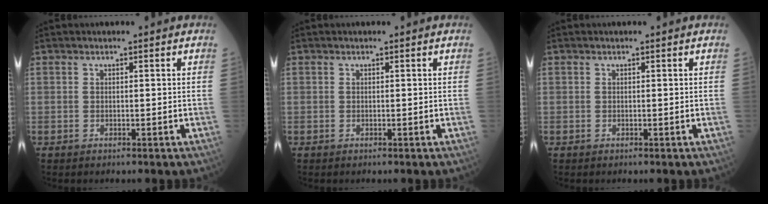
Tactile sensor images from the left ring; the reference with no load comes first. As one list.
[{"total": 0.0}, {"total": 0.0}]